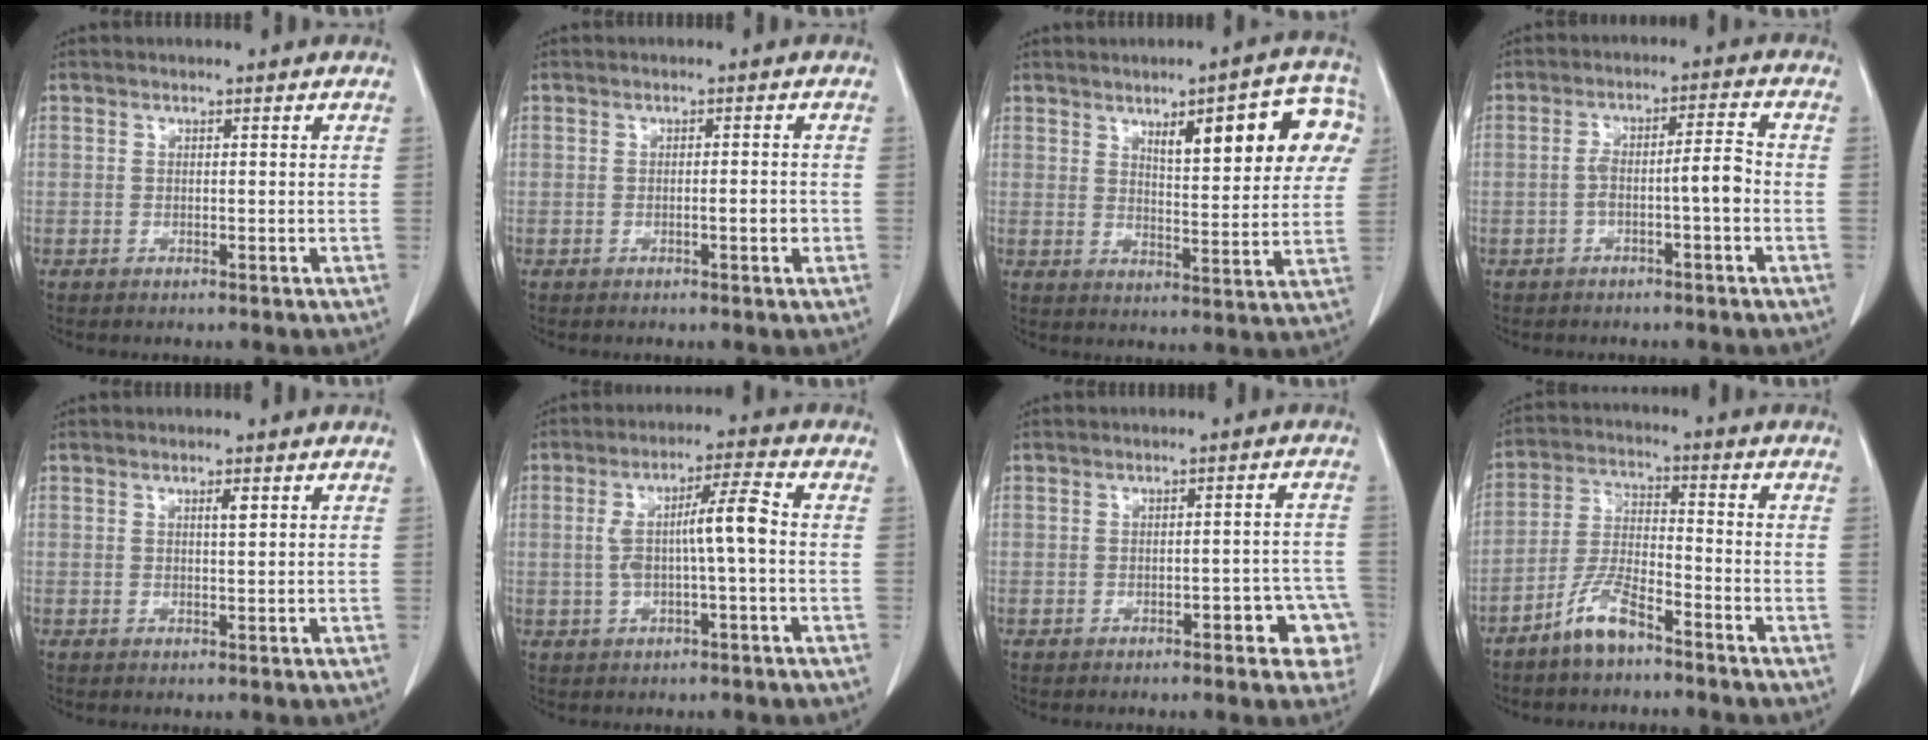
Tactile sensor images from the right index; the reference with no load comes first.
{"total": 1.8, "force": [-0.6, 0.3, 1.7], "torque": [-0.028, 0.000, -0.009]}
{"total": 13.8, "force": [5.6, 3.3, 12.2], "torque": [-0.151, 0.019, 0.072]}
{"total": 5.4, "force": [-1.6, 0.5, 5.1], "torque": [-0.092, 0.023, -0.023]}
{"total": 1.2, "force": [0.5, 0.1, 1.1], "torque": [-0.021, -0.001, 0.008]}
{"total": 7.3, "force": [-0.1, 0.5, 7.3], "torque": [-0.135, 0.019, -0.001]}
{"total": 6.2, "force": [-2.6, 2.1, 5.2], "torque": [-0.043, 0.016, -0.029]}
{"total": 7.0, "force": [-5.3, 1.6, 4.3], "torque": [-0.100, -0.006, -0.106]}